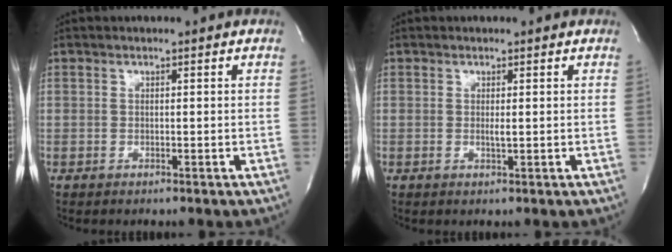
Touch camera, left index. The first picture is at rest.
{"total": 0.9, "force": [-0.1, 0.1, 0.8], "torque": [-0.023, -0.006, -0.003]}